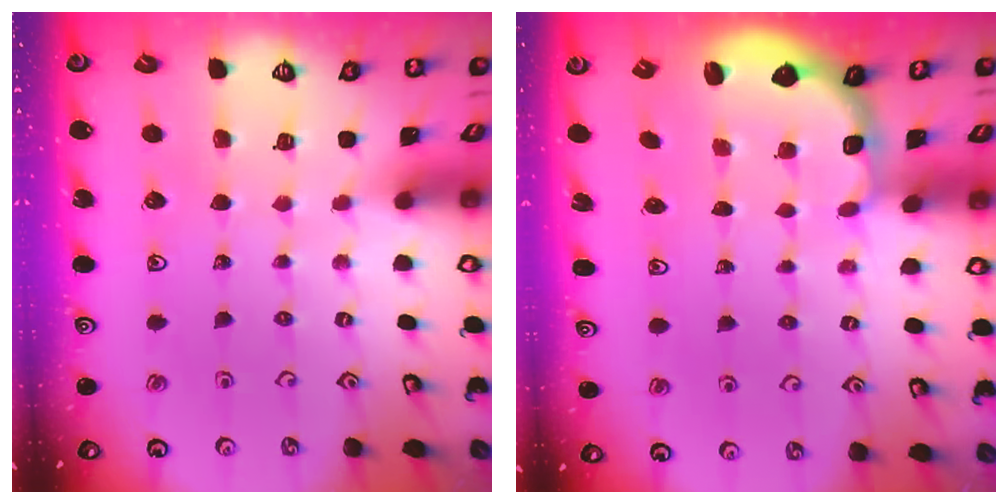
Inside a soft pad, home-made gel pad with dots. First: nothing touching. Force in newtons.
{"total": 2.8, "press": 2.1, "slide": 1.8}